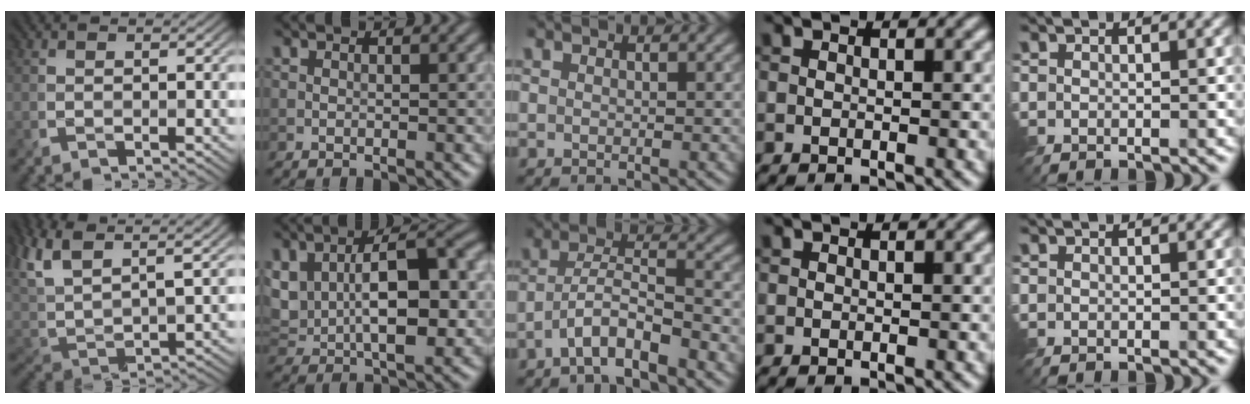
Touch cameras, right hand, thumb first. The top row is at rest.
{"thumb": {"total": 13.3, "force": [9.1, 4.9, 8.4], "torque": [-0.221, 0.032, 0.161]}, "index": {"total": 10.4, "force": [0.9, 5.9, 8.5], "torque": [-0.153, 0.003, 0.016]}, "middle": {"total": 4.6, "force": [-2.9, 1.0, 3.4], "torque": [-0.061, 0.011, -0.059]}}